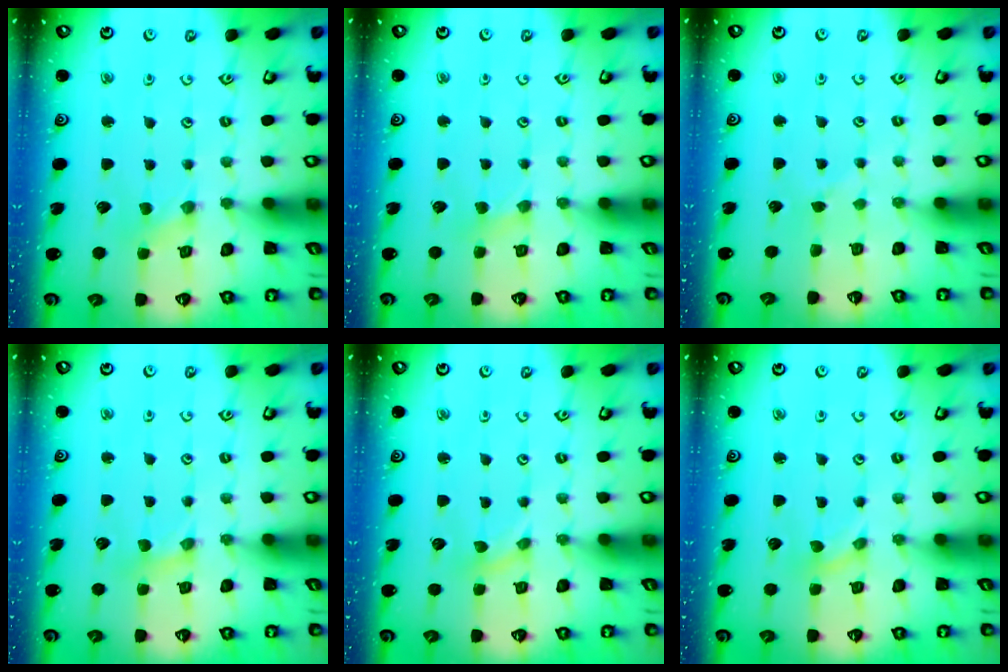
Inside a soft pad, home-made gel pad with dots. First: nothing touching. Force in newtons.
{"total": 2.2, "press": 2.2, "slide": 0.4}
{"total": 2.5, "press": 2.5, "slide": 0.4}
{"total": 1.7, "press": 1.7, "slide": 0.2}
{"total": 0.0}
{"total": 0.0}